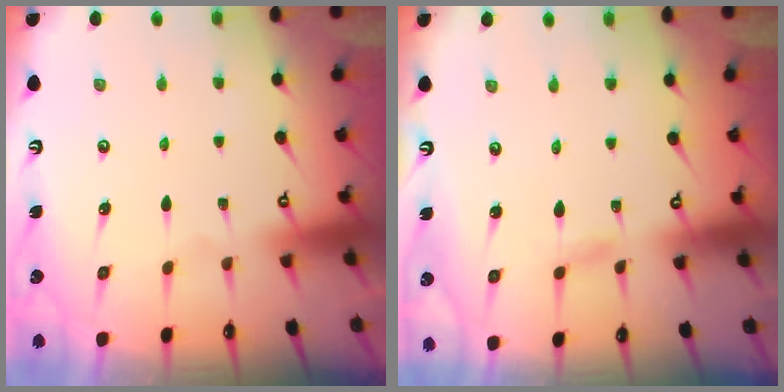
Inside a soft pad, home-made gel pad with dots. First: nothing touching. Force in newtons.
{"total": 2.9, "press": 2.8, "slide": 0.3}